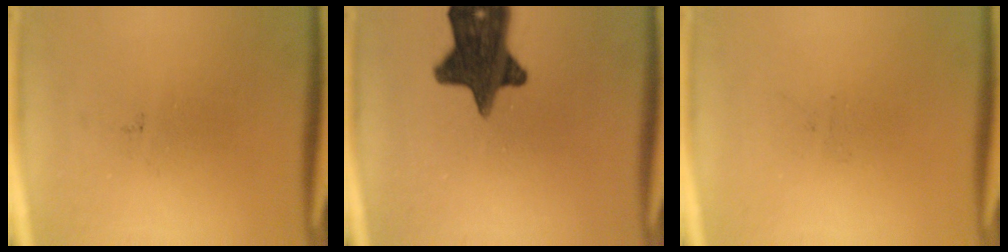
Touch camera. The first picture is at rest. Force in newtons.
{"total": 14.3}
{"total": 0.0}